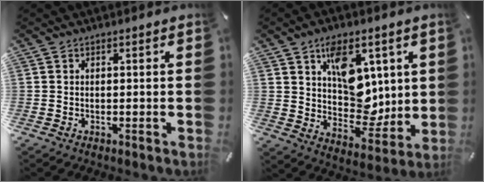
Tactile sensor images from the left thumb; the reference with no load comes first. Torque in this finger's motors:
{"motor_torque": [2.34, 2.66, 1.11, -1.28, 0.48]}